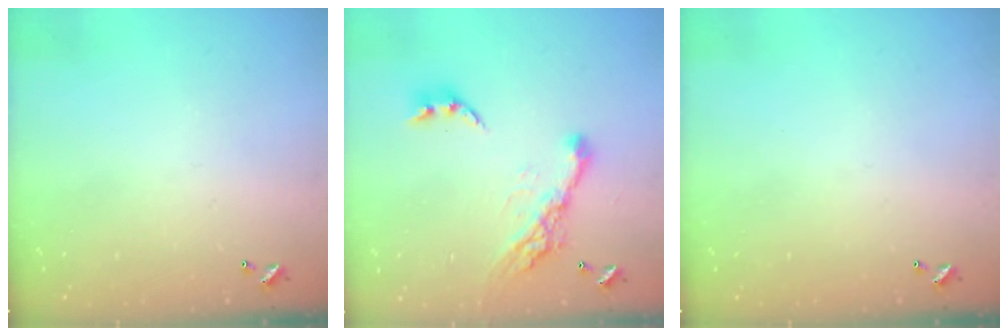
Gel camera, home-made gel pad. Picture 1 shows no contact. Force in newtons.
{"total": 15.5, "press": 15.4, "slide": 1.4}
{"total": 0.0}